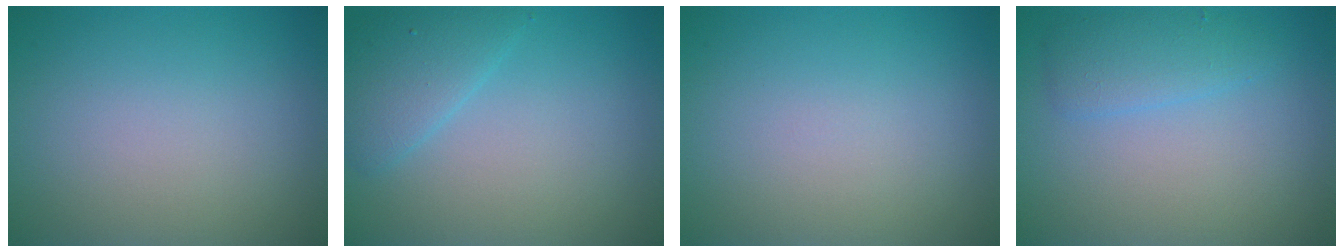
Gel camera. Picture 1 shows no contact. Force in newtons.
{"total": 2.6, "press": 2.6, "slide": 0.2}
{"total": 0.0}
{"total": 2.3, "press": 2.3, "slide": 0.0}